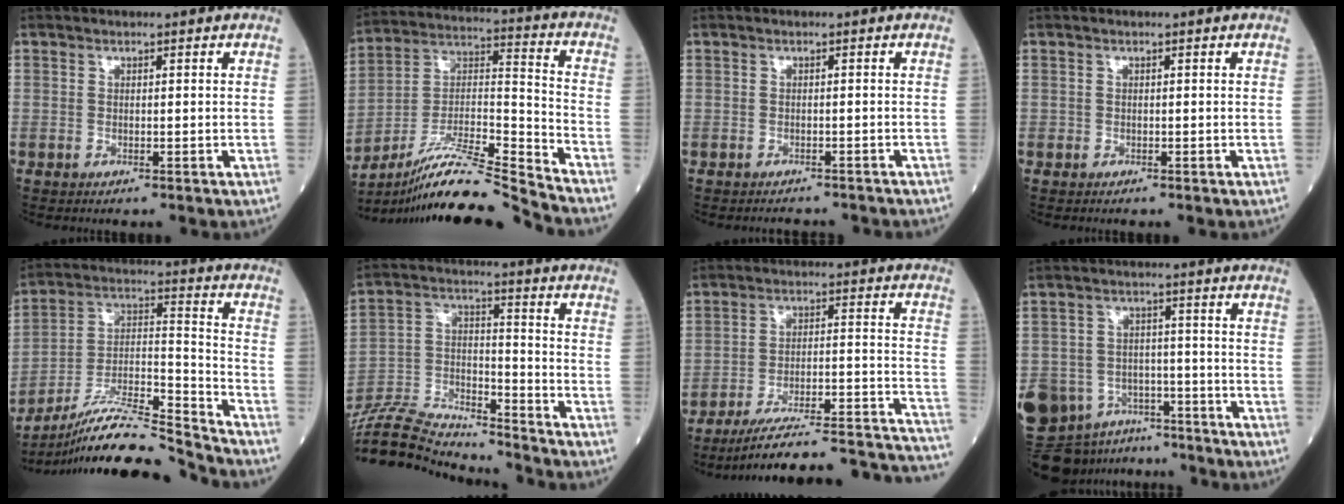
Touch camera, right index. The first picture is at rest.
{"total": 16.1, "force": [-14.6, -2.2, 6.5], "torque": [-0.115, 0.025, -0.264]}
{"total": 3.6, "force": [-3.4, 0.7, 0.8], "torque": [-0.003, -0.006, -0.039]}
{"total": 0.0}
{"total": 16.3, "force": [-15.1, -1.2, 5.8], "torque": [-0.103, 0.025, -0.274]}
{"total": 17.4, "force": [-16.8, 2.4, 3.8], "torque": [-0.084, 0.022, -0.296]}
{"total": 23.0, "force": [-20.3, 1.2, 10.7], "torque": [-0.082, 0.018, -0.287]}
{"total": 12.9, "force": [-9.6, 7.8, 3.7], "torque": [-0.081, 0.023, -0.144]}